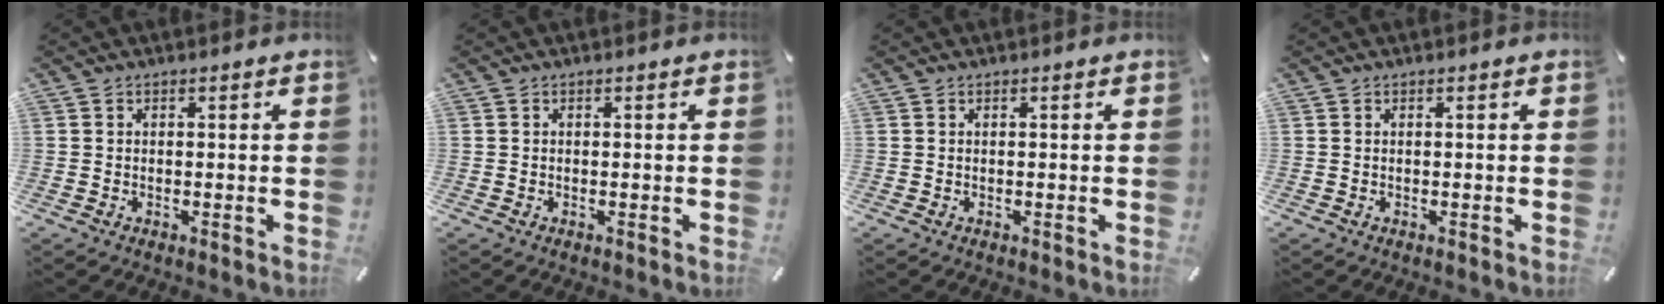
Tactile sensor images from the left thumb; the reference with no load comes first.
{"total": 0.0}
{"total": 0.0}
{"total": 0.0}